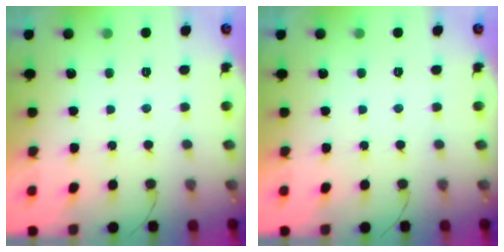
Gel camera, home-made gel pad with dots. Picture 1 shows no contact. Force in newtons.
{"total": 0.0}